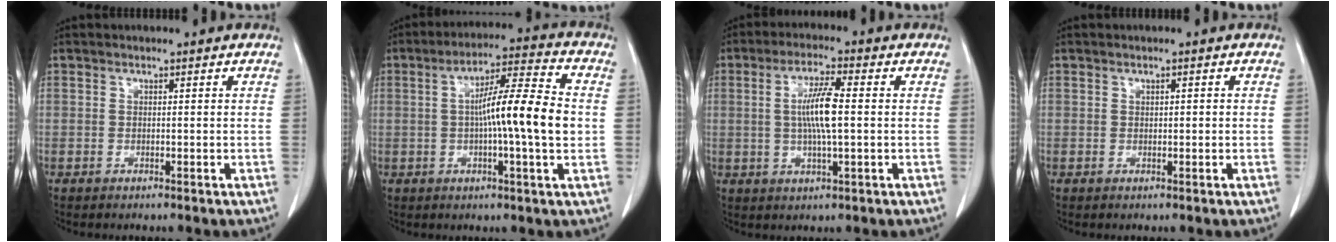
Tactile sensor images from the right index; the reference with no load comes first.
{"total": 12.9, "force": [0.0, 0.3, 12.9], "torque": [-0.207, 0.010, -0.008]}
{"total": 7.5, "force": [0.4, 0.7, 7.4], "torque": [-0.143, -0.001, 0.006]}
{"total": 0.9, "force": [0.2, 0.4, 0.8], "torque": [-0.014, 0.001, 0.005]}